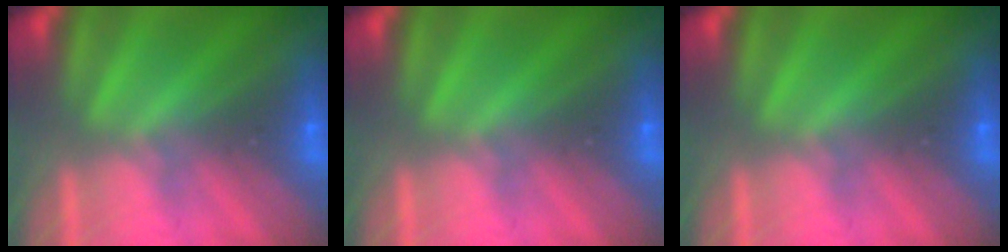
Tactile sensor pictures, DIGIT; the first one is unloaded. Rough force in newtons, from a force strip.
{"total": 0.0}
{"total": 0.0}